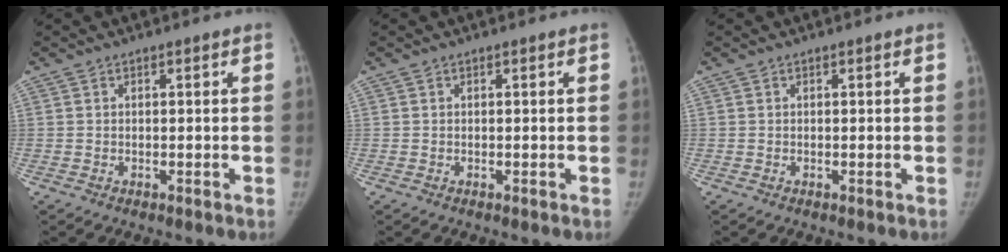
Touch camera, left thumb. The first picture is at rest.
{"total": 0.0}
{"total": 0.0}